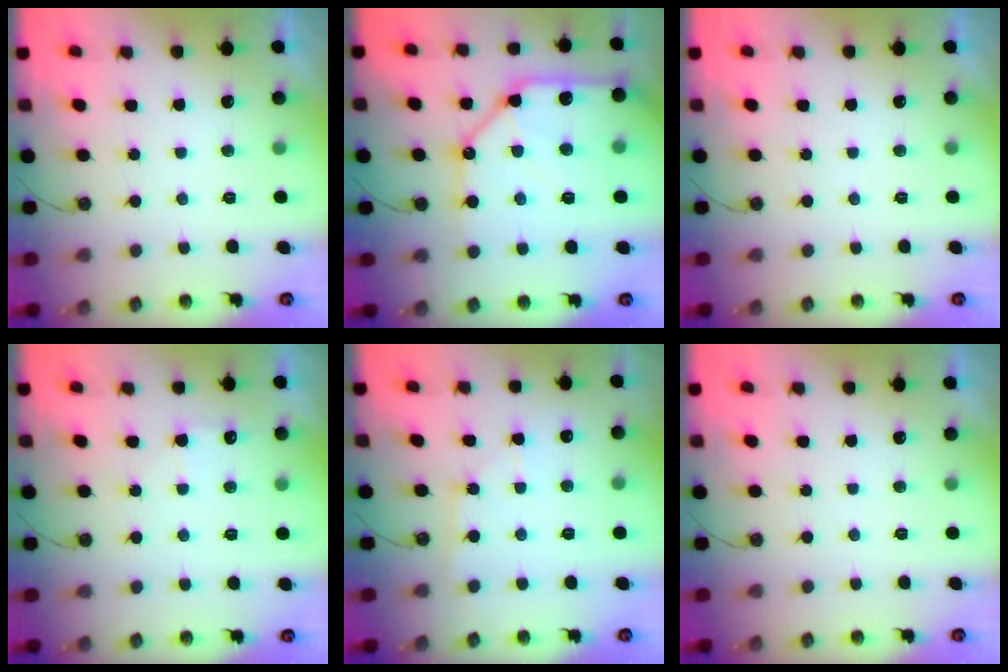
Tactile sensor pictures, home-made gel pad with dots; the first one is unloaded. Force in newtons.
{"total": 19.5, "press": 19.4, "slide": 2.6}
{"total": 0.0}
{"total": 4.2, "press": 4.1, "slide": 0.5}
{"total": 3.5, "press": 3.4, "slide": 0.4}
{"total": 0.0}